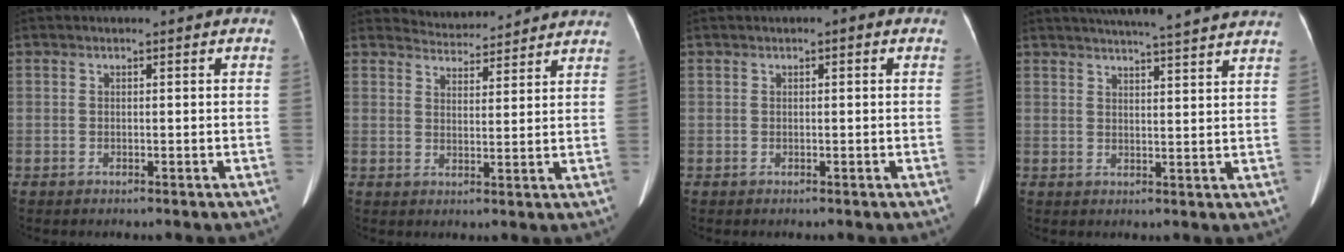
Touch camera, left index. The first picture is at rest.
{"total": 8.3, "force": [8.2, 1.0, 0.4], "torque": [-0.003, 0.015, 0.099]}
{"total": 0.8, "force": [0.2, 0.4, 0.7], "torque": [-0.005, 0.005, -0.002]}
{"total": 18.1, "force": [16.3, 0.3, 7.8], "torque": [-0.117, 0.009, 0.200]}